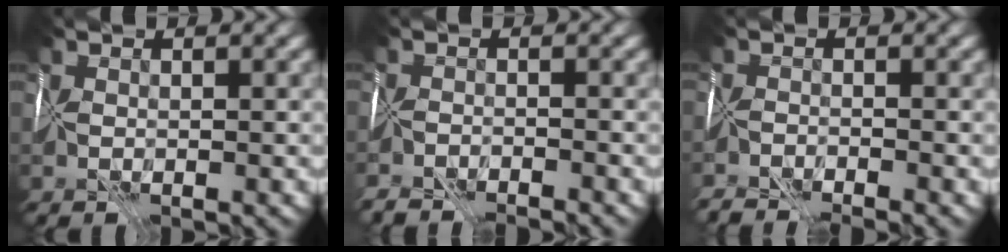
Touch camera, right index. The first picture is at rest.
{"total": 5.2, "force": [-5.1, 0.7, 0.6], "torque": [-0.003, -0.008, -0.076]}
{"total": 5.4, "force": [-5.1, 0.9, 1.5], "torque": [-0.025, -0.012, -0.078]}